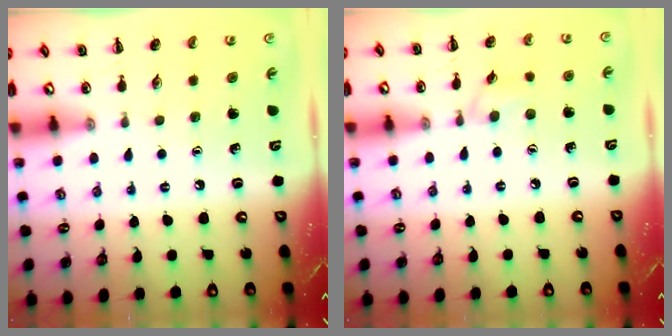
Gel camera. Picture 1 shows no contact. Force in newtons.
{"total": 4.8, "press": 4.4, "slide": 1.9}